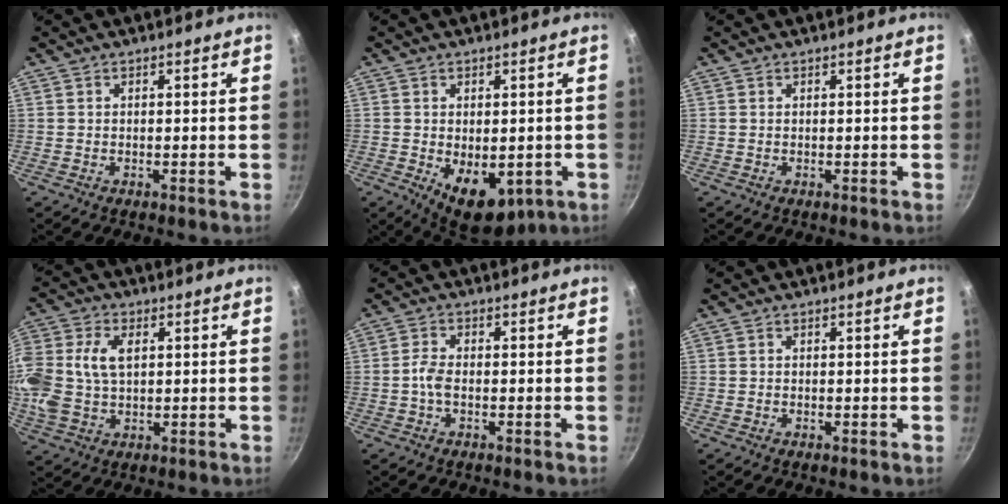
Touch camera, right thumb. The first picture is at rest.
{"total": 10.5, "force": [-2.5, 6.4, 8.0], "torque": [-0.091, -0.013, -0.019]}
{"total": 0.0}
{"total": 16.3, "force": [2.6, 11.4, 11.5], "torque": [-0.271, 0.028, 0.046]}
{"total": 3.0, "force": [-0.8, 1.5, 2.5], "torque": [-0.054, 0.012, -0.022]}
{"total": 0.0}